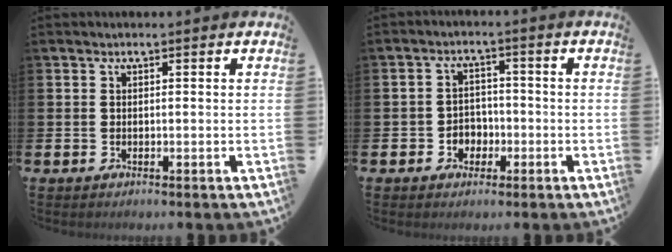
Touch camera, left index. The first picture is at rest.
{"total": 3.0, "force": [-1.4, 2.6, 0.9], "torque": [-0.024, 0.003, -0.032]}